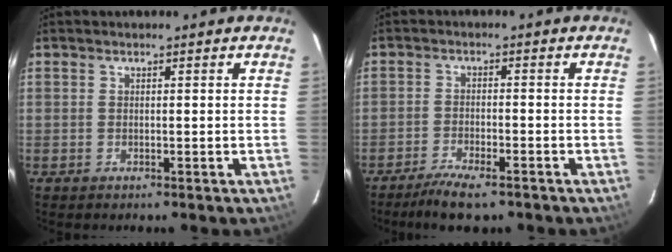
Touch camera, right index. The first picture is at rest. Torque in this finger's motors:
{"motor_torque": [0.51, -0.39, 0.25, 0.05]}